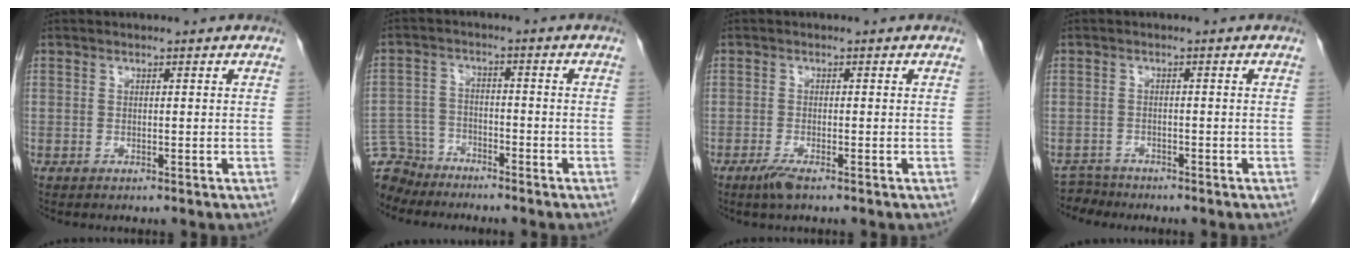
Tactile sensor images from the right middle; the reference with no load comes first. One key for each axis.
{"total": 7.9, "fx": -7.3, "fy": 3.1, "fz": 0.0, "tx": -0.007, "ty": 0.003, "tz": -0.139}
{"total": 2.1, "fx": -1.4, "fy": 0.2, "fz": 1.6, "tx": -0.032, "ty": -0.006, "tz": -0.026}
{"total": 2.5, "fx": -2.3, "fy": 0.5, "fz": -0.8, "tx": 0.015, "ty": -0.007, "tz": -0.042}